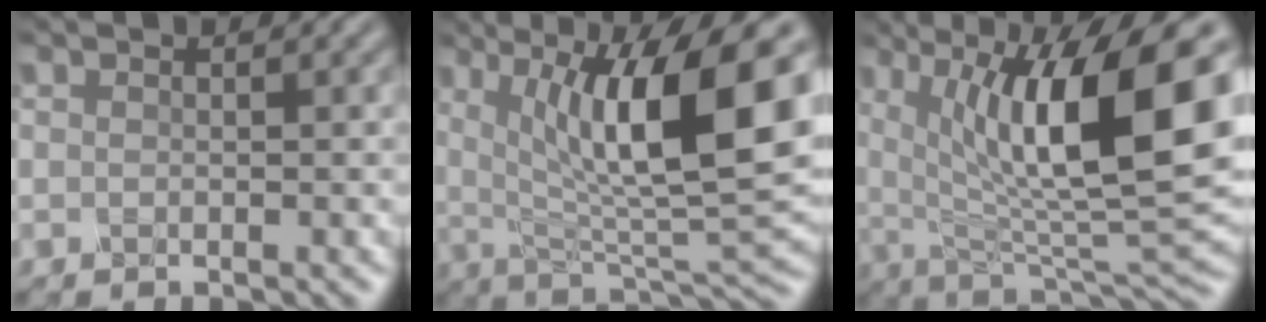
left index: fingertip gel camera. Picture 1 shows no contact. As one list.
[{"total": 12.8, "force": [2.8, 3.4, 12.0], "torque": [-0.181, -0.003, 0.048]}, {"total": 14.0, "force": [3.2, 4.6, 12.9], "torque": [-0.194, -0.006, 0.052]}]